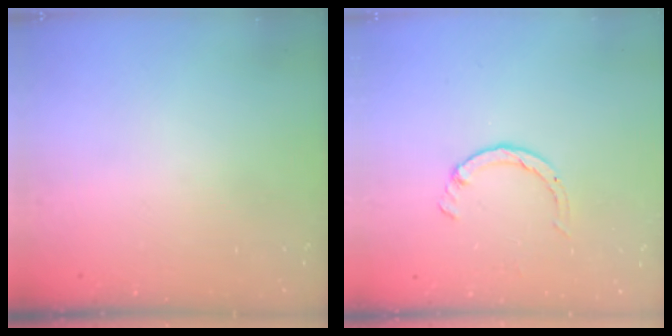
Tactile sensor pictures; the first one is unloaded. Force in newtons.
{"total": 2.6, "press": 2.6, "slide": 0.4}